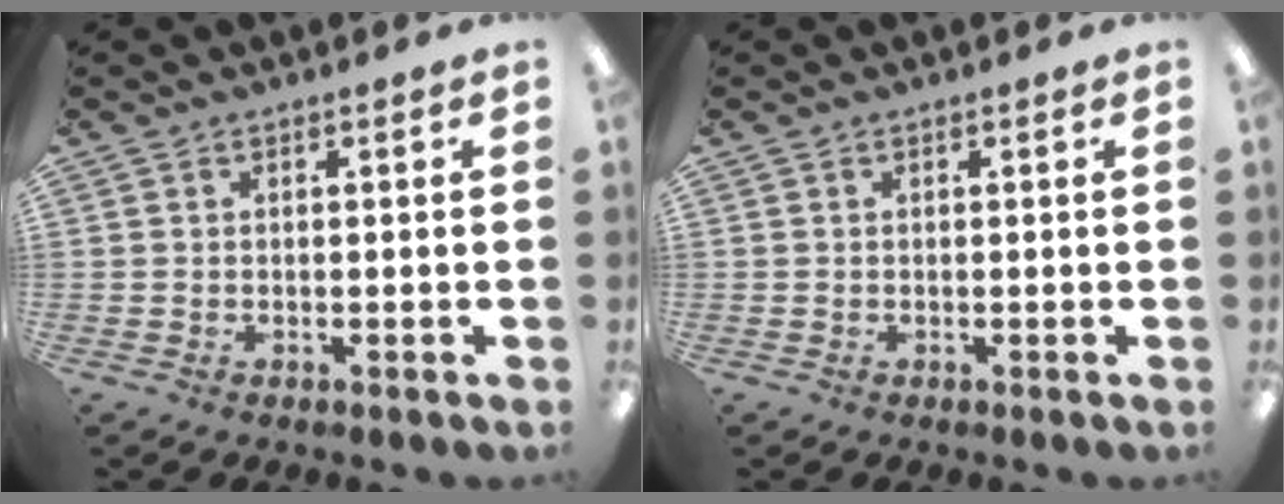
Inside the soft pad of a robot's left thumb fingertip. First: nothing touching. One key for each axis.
{"total": 0.0}